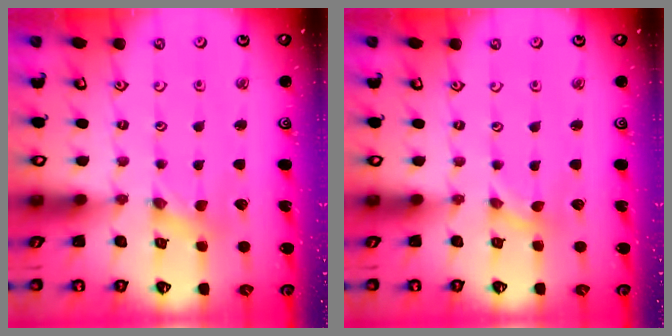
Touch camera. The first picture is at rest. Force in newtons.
{"total": 0.0}